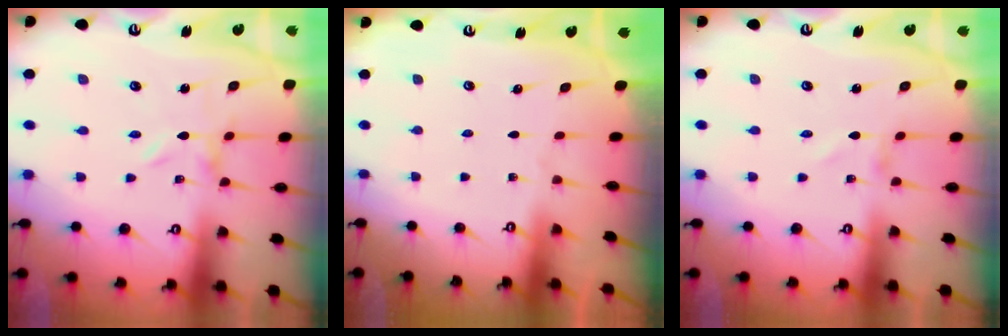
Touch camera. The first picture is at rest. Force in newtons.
{"total": 0.0}
{"total": 1.1, "press": 1.1, "slide": 0.1}